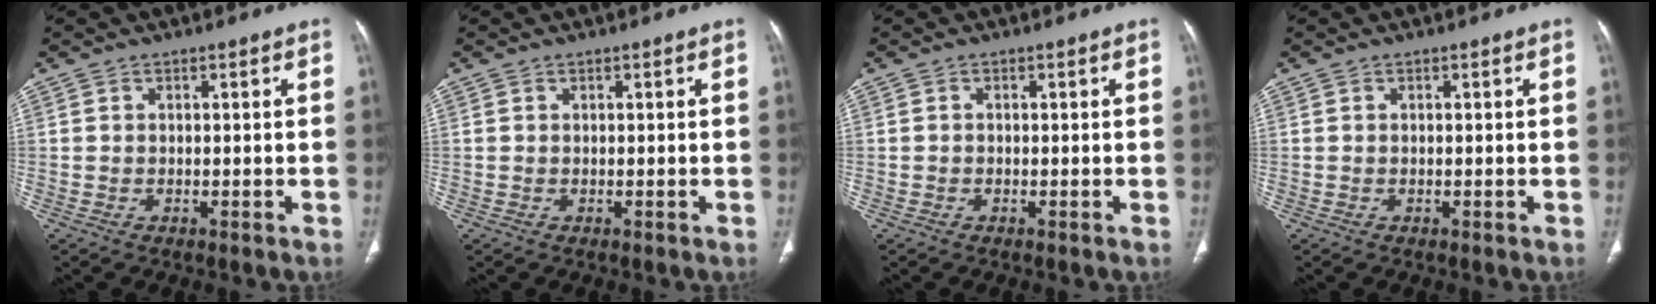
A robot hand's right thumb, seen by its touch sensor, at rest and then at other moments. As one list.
[{"total": 0.0}, {"total": 0.0}, {"total": 0.0}]